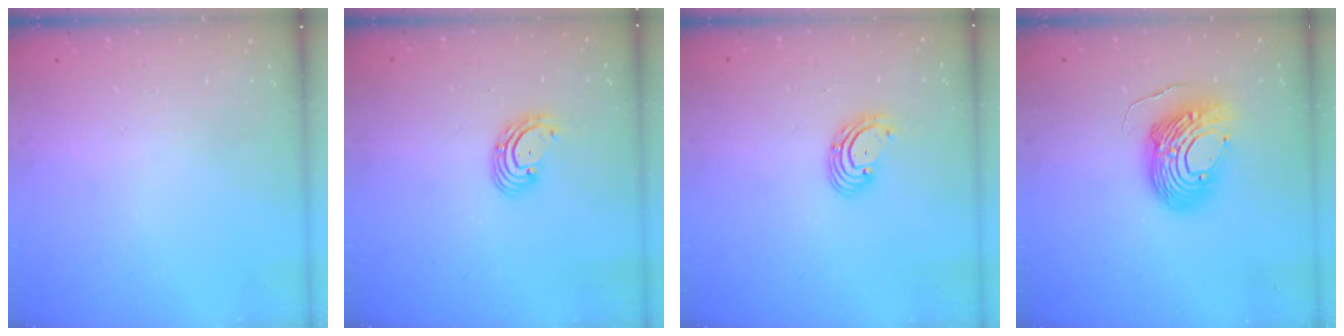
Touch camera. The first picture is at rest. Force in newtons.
{"total": 2.7, "press": 2.7, "slide": 0.3}
{"total": 2.7, "press": 2.7, "slide": 0.3}
{"total": 12.6, "press": 12.6, "slide": 1.4}